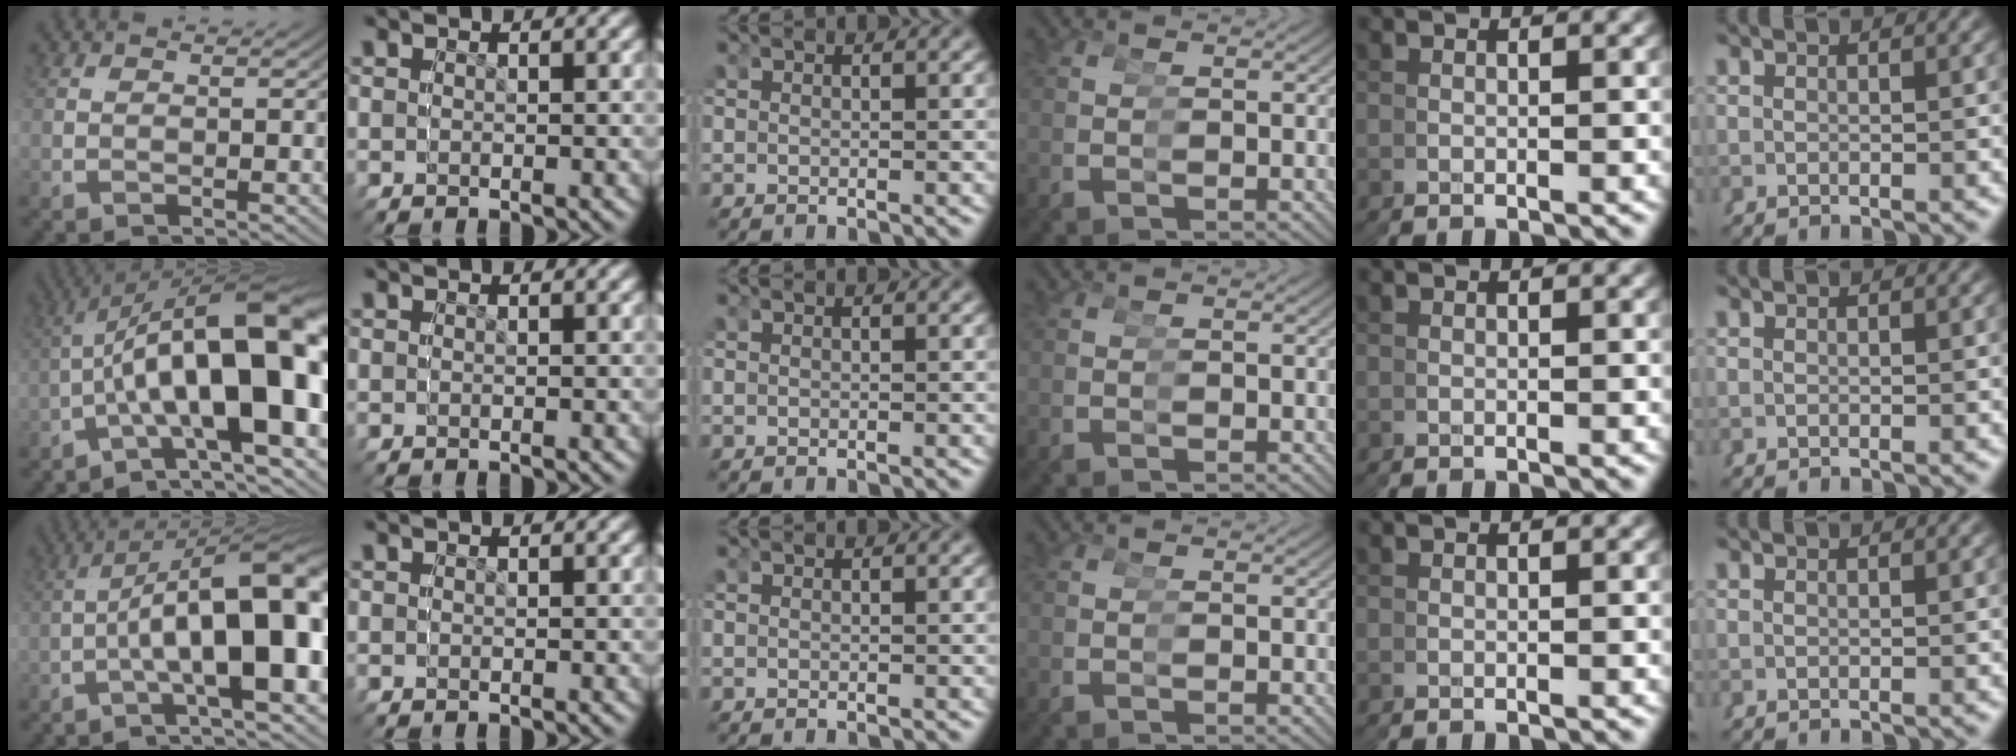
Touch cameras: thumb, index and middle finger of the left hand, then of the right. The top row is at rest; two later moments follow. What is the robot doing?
{"motion": "grasp_and_lifting", "object": "cubes"}